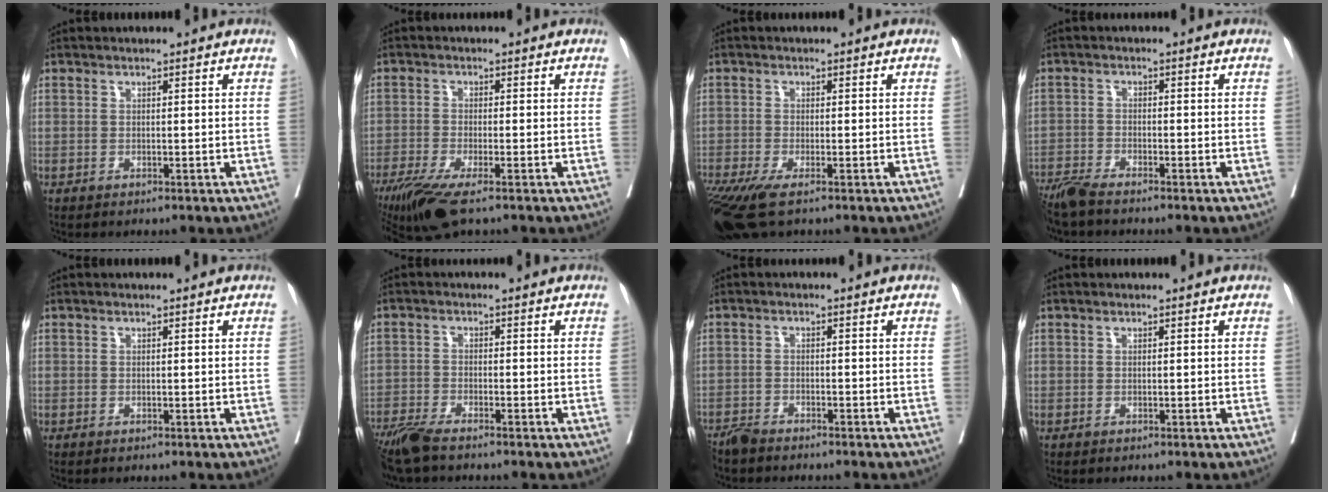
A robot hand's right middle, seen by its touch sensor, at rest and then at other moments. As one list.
[{"total": 7.1, "force": [-4.9, 1.0, 5.1], "torque": [-0.089, -0.017, -0.086]}, {"total": 7.3, "force": [-5.0, 1.5, 5.1], "torque": [-0.090, -0.019, -0.090]}, {"total": 4.3, "force": [-3.8, 0.1, 2.0], "torque": [-0.037, -0.014, -0.075]}, {"total": 0.0}, {"total": 5.4, "force": [-4.5, 0.6, 2.9], "torque": [-0.057, -0.016, -0.087]}, {"total": 3.4, "force": [-3.2, 0.6, 1.0], "torque": [-0.016, -0.007, -0.053]}, {"total": 0.0}]